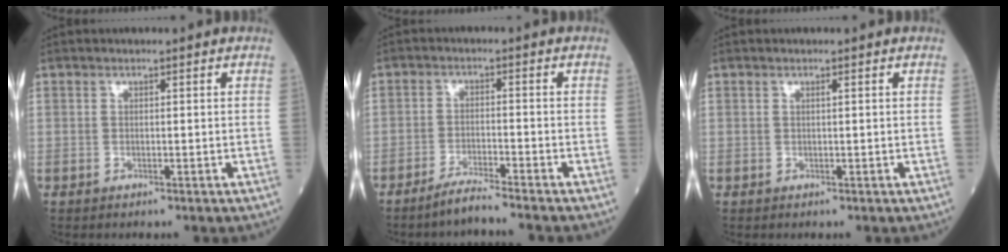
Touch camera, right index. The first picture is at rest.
{"total": 4.0, "force": [-3.5, -0.9, 1.6], "torque": [-0.034, -0.013, -0.073]}
{"total": 0.0}